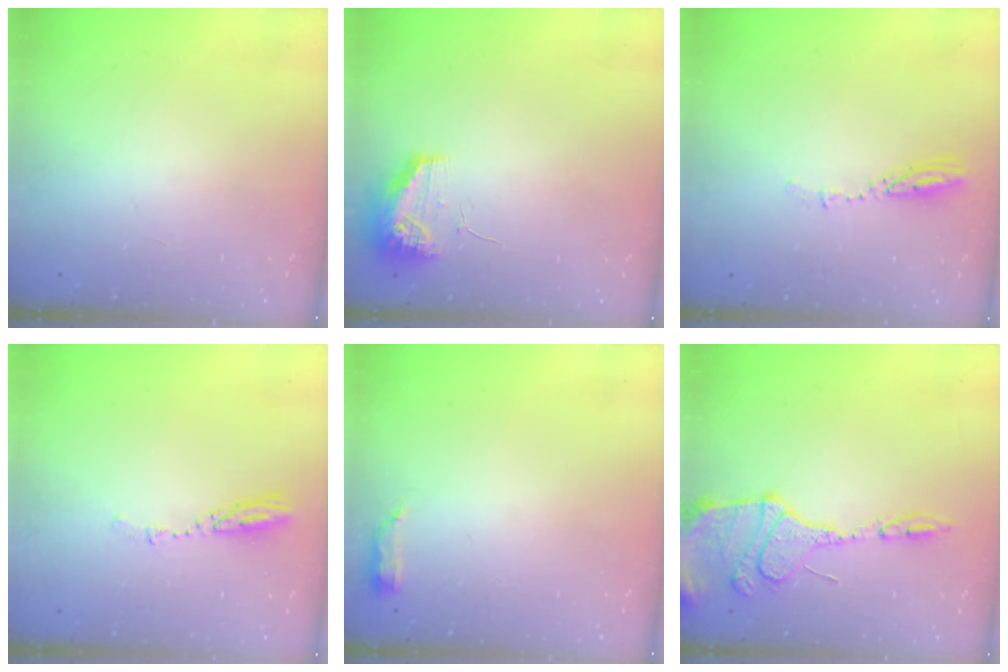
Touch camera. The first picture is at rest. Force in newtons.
{"total": 9.7, "press": 9.7, "slide": 0.9}
{"total": 3.4, "press": 3.4, "slide": 0.2}
{"total": 3.7, "press": 3.7, "slide": 0.4}
{"total": 5.1, "press": 4.8, "slide": 1.7}
{"total": 14.4, "press": 14.4, "slide": 1.5}